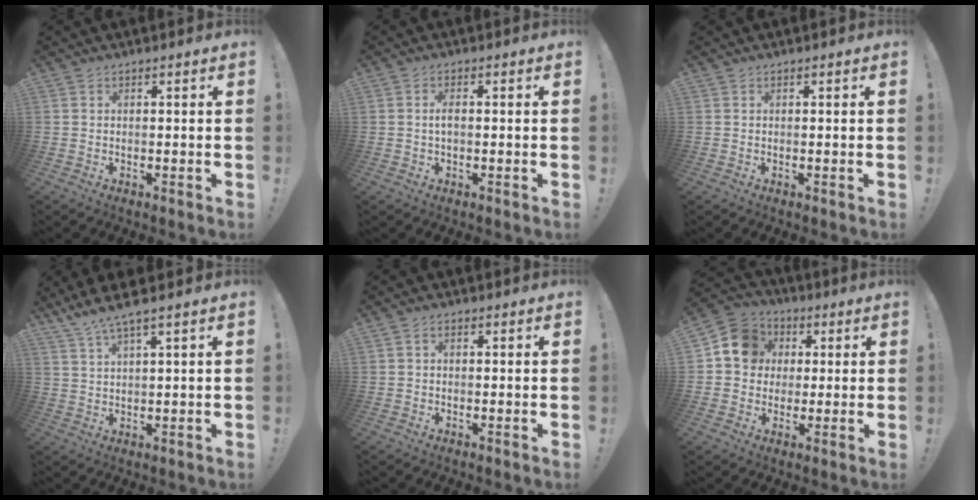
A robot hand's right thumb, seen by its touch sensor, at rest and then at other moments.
{"total": 2.1, "force": [-0.2, 0.8, 2.0], "torque": [-0.038, 0.005, -0.005]}
{"total": 0.0}
{"total": 5.7, "force": [4.5, -0.2, 3.4], "torque": [-0.080, -0.018, 0.082]}
{"total": 1.3, "force": [-0.1, 1.0, 0.9], "torque": [-0.015, 0.004, -0.002]}
{"total": 12.0, "force": [2.6, 10.6, 4.8], "torque": [-0.059, 0.005, 0.055]}